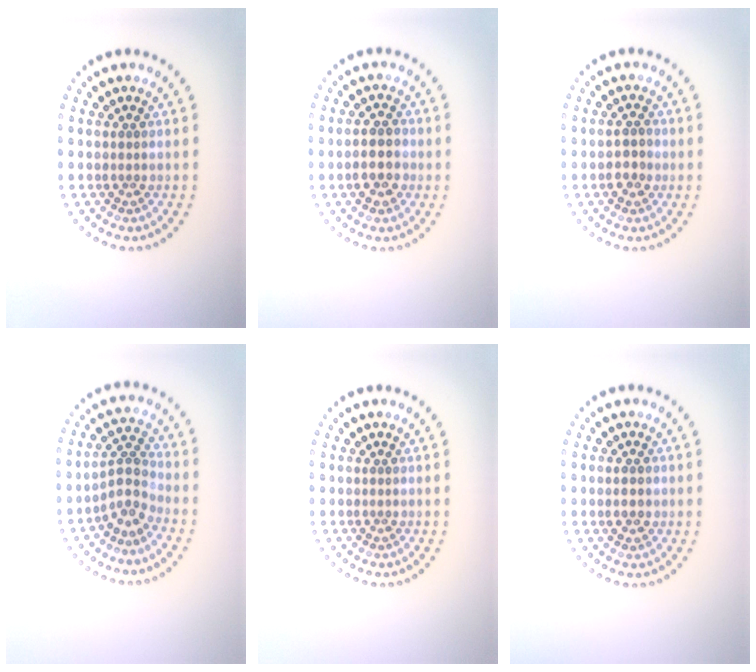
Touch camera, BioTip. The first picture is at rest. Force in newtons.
{"total": 2.9, "press": 2.8, "slide": 0.6}
{"total": 1.9, "press": 1.8, "slide": 0.4}
{"total": 2.8, "press": 2.0, "slide": 1.9}
{"total": 0.0}
{"total": 1.8, "press": 1.8, "slide": 0.1}